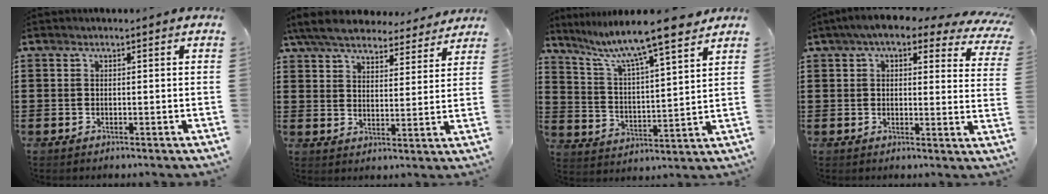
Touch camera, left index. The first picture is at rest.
{"total": 7.0, "force": [6.6, 1.1, 2.1], "torque": [-0.070, -0.031, 0.117]}
{"total": 9.2, "force": [7.8, 0.1, 4.9], "torque": [-0.124, -0.043, 0.128]}
{"total": 6.2, "force": [4.6, 1.6, 3.8], "torque": [-0.081, -0.010, 0.080]}